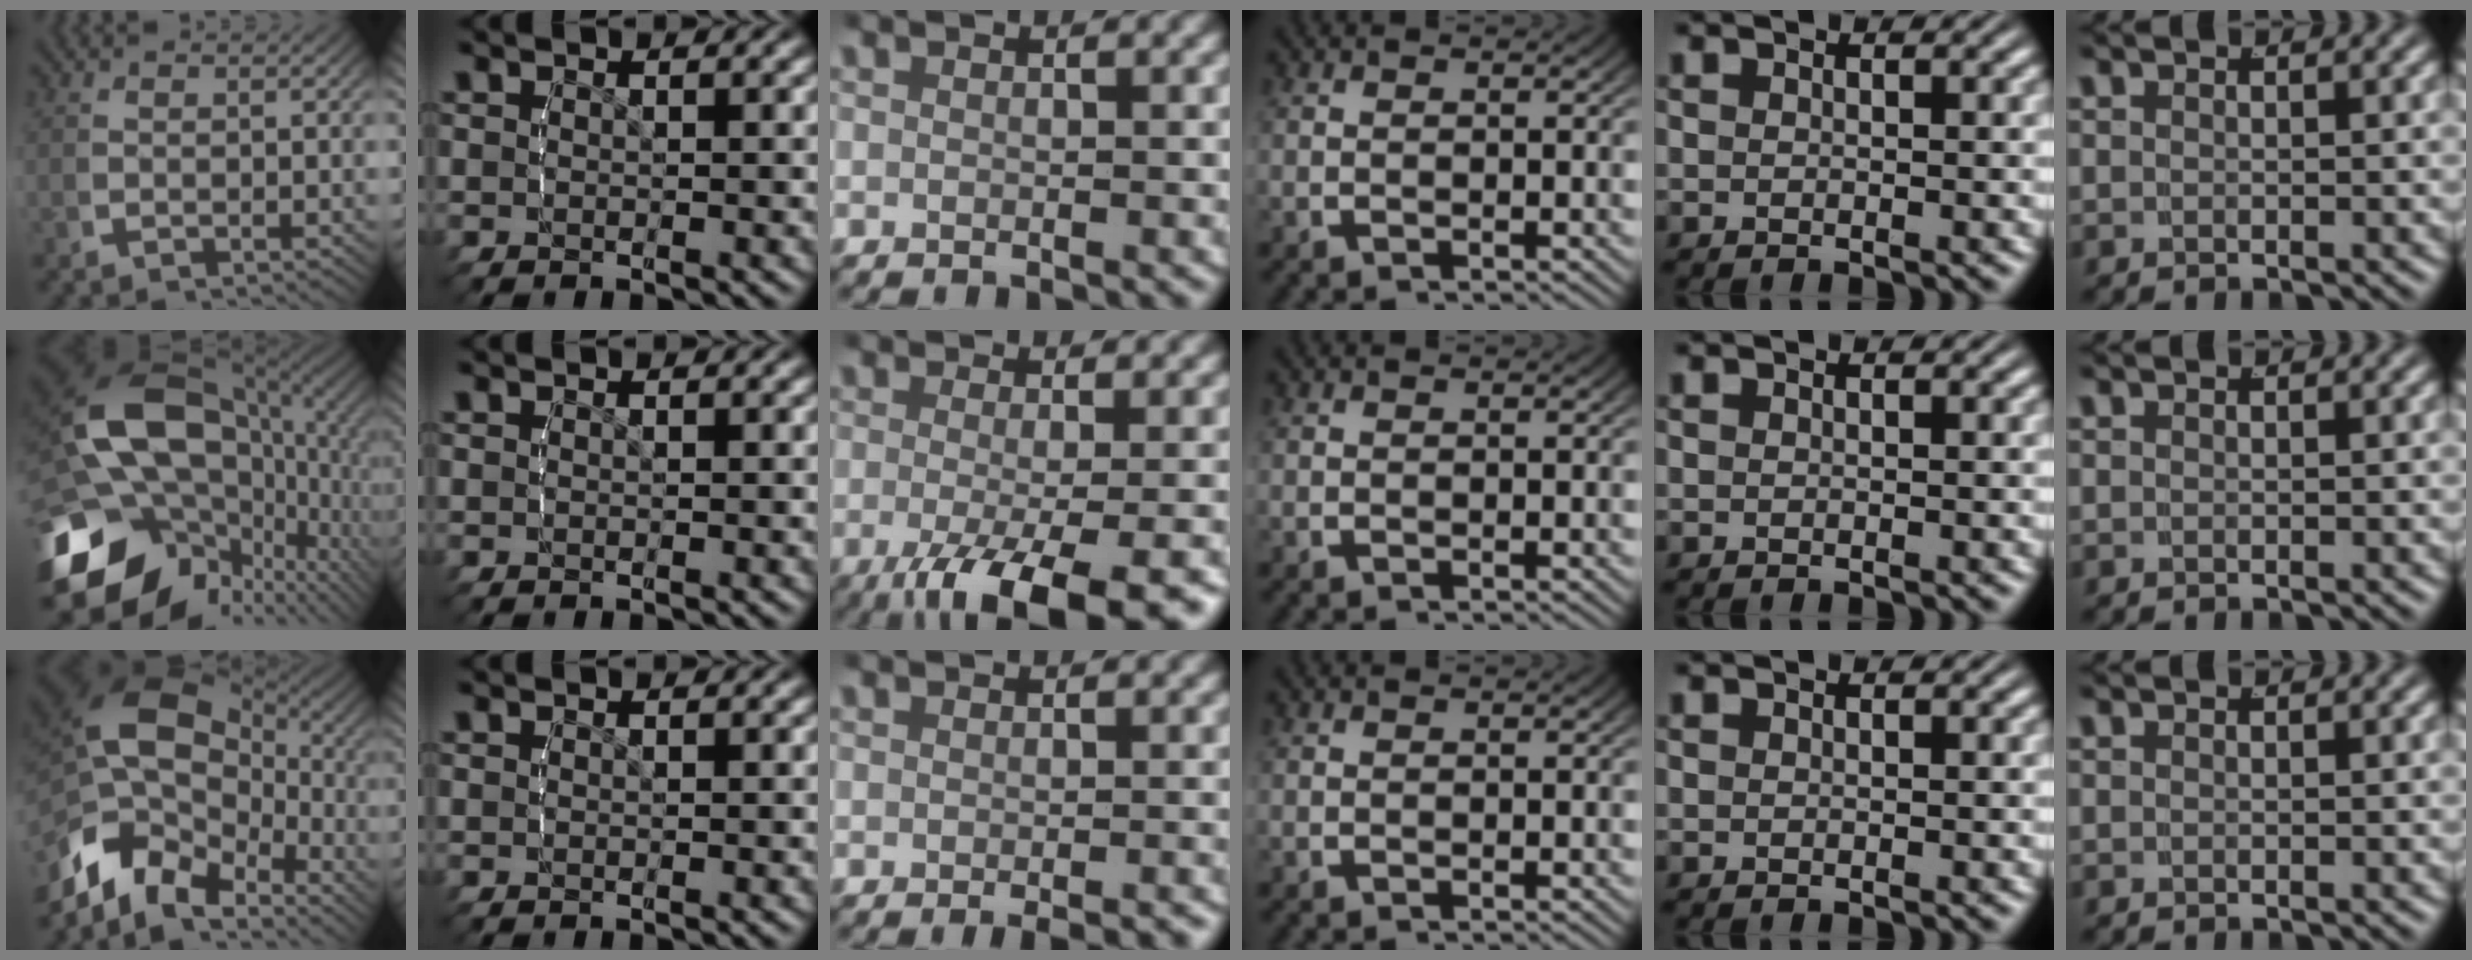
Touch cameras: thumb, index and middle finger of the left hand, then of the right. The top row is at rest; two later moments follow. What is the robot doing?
{"motion": "lift_and_place", "object": "lipstick"}